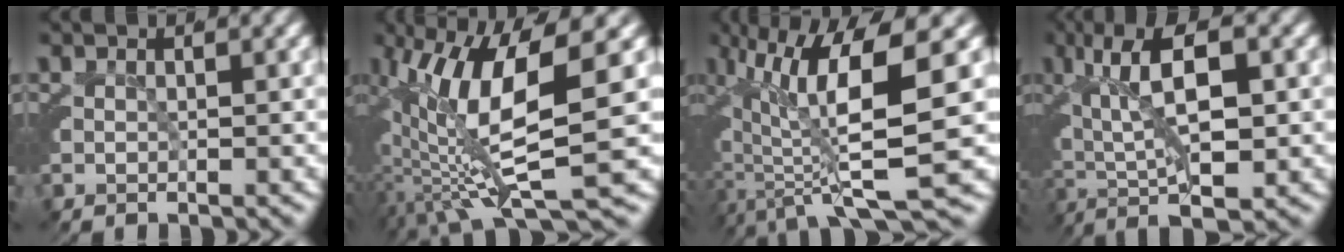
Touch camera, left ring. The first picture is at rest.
{"total": 10.9, "force": [-0.9, 4.6, 9.9], "torque": [-0.175, -0.012, -0.011]}
{"total": 8.9, "force": [-1.7, 2.4, 8.4], "torque": [-0.142, -0.020, -0.019]}
{"total": 8.3, "force": [0.9, 3.6, 7.4], "torque": [-0.131, -0.002, 0.016]}